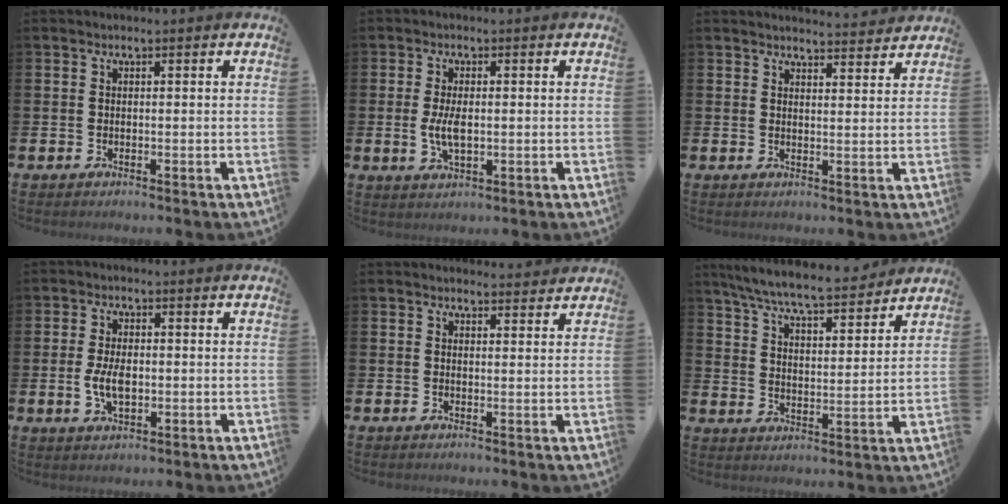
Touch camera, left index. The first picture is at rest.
{"total": 3.7, "force": [0.0, 1.7, 3.3], "torque": [-0.069, 0.002, -0.003]}
{"total": 3.5, "force": [3.5, 0.2, 0.0], "torque": [0.001, -0.025, 0.060]}
{"total": 4.4, "force": [-0.3, 2.4, 3.7], "torque": [-0.067, 0.000, -0.009]}
{"total": 2.1, "force": [2.1, 0.4, -0.1], "torque": [0.006, -0.012, 0.036]}
{"total": 7.8, "force": [7.3, 0.6, 2.6], "torque": [-0.083, -0.045, 0.130]}